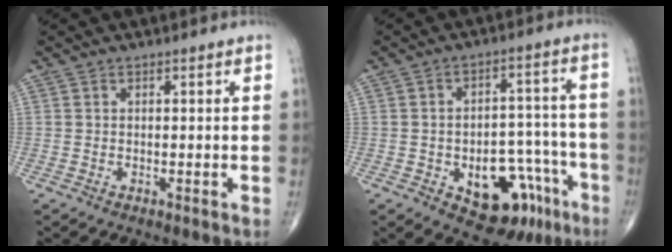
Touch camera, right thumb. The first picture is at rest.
{"total": 14.9, "force": [-6.9, 8.8, 9.9], "torque": [-0.088, 0.054, -0.084]}